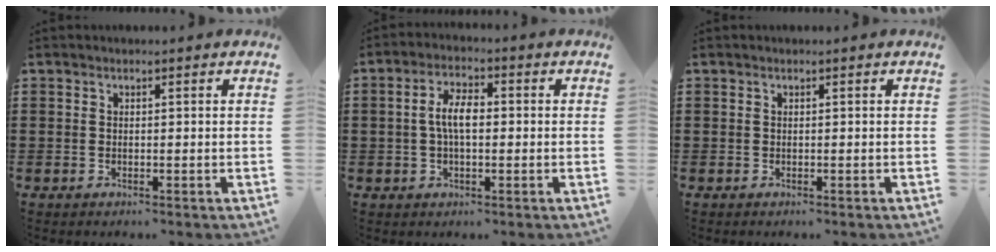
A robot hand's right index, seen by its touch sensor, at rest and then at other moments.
{"total": 5.1, "force": [-0.1, 2.2, 4.5], "torque": [-0.092, 0.005, -0.005]}
{"total": 0.0}